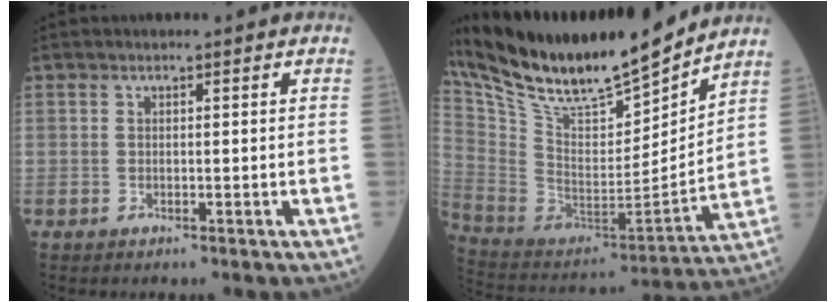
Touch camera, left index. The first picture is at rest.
{"total": 25.0, "force": [21.9, 2.6, 11.7], "torque": [-0.224, -0.021, 0.378]}